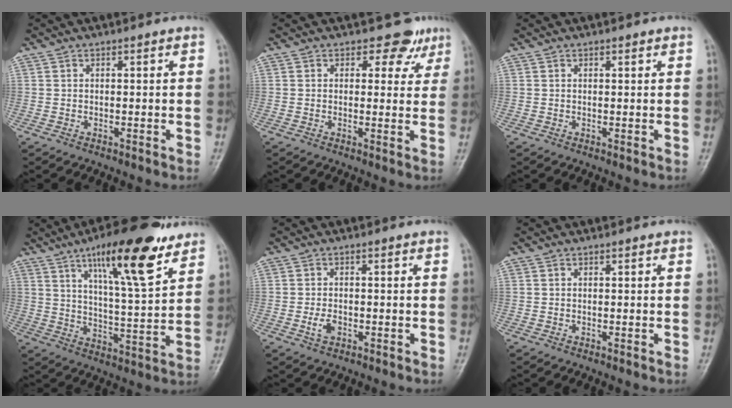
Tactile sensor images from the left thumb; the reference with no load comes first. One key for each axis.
{"total": 4.4, "fx": 3.2, "fy": 3.0, "fz": 0.7, "tx": 0.020, "ty": -0.020, "tz": 0.029}
{"total": 0.7, "fx": 0.4, "fy": 0.3, "fz": 0.5, "tx": -0.005, "ty": -0.001, "tz": 0.005}
{"total": 17.5, "fx": 10.5, "fy": 4.2, "fz": 13.3, "tx": -0.189, "ty": -0.051, "tz": 0.172}
{"total": 2.7, "fx": -0.9, "fy": 1.7, "fz": 1.8, "tx": -0.033, "ty": 0.003, "tz": -0.017}
{"total": 0.0}